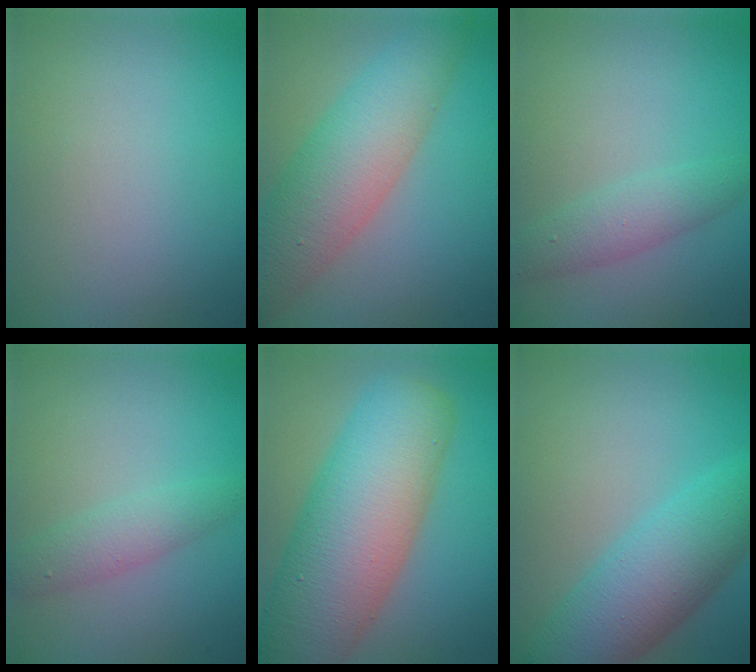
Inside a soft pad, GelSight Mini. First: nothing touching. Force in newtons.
{"total": 7.3, "press": 7.3, "slide": 0.3}
{"total": 2.7, "press": 2.7, "slide": 0.2}
{"total": 2.4, "press": 2.4, "slide": 0.1}
{"total": 12.4, "press": 12.4, "slide": 0.6}
{"total": 7.1, "press": 7.1, "slide": 0.2}